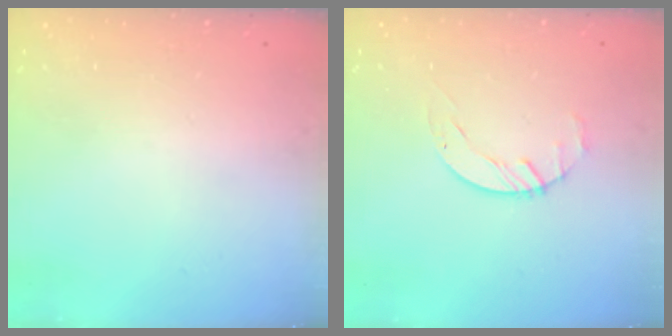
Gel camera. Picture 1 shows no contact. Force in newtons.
{"total": 1.7, "press": 1.7, "slide": 0.3}